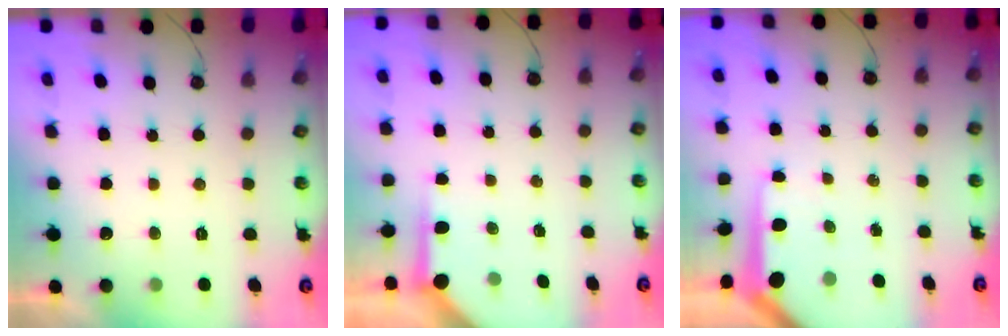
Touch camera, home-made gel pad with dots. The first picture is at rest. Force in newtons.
{"total": 3.8, "press": 3.8, "slide": 0.2}
{"total": 6.9, "press": 6.8, "slide": 0.9}